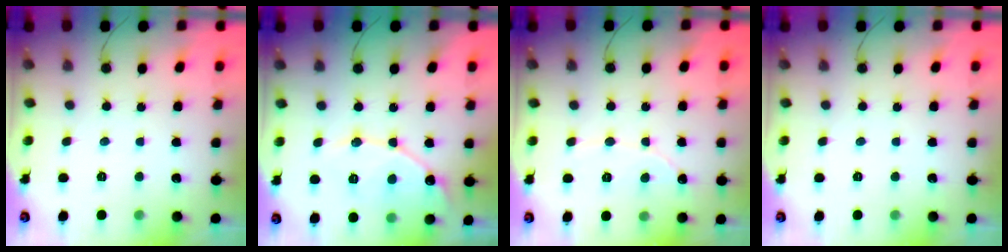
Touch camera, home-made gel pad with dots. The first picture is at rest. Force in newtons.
{"total": 11.5, "press": 11.5, "slide": 0.8}
{"total": 2.5, "press": 2.5, "slide": 0.1}
{"total": 0.0}